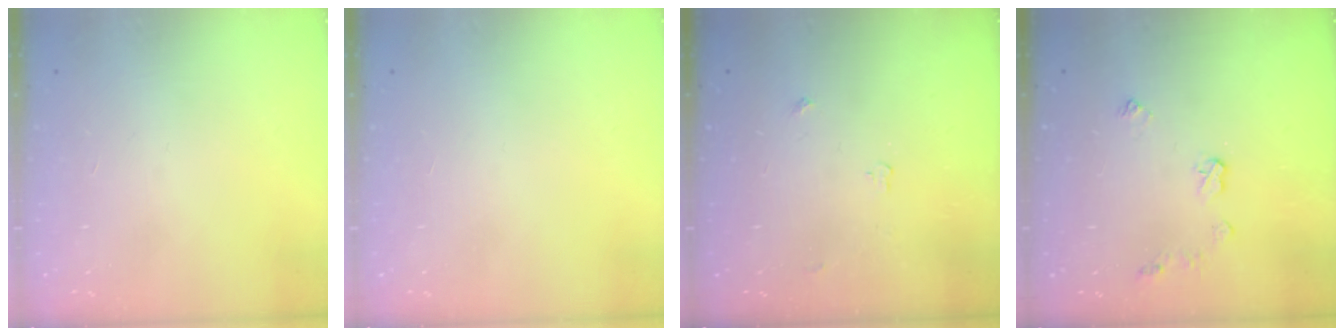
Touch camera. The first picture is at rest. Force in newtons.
{"total": 0.0}
{"total": 2.8, "press": 2.8, "slide": 0.5}
{"total": 6.1, "press": 6.1, "slide": 0.4}